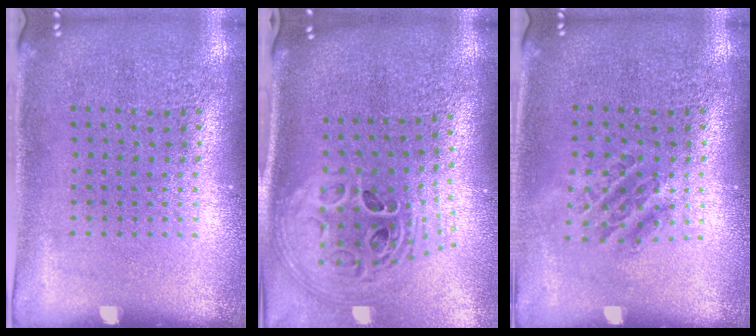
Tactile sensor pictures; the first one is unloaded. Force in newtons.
{"total": 2.9, "press": 2.1, "slide": 2.1}
{"total": 1.2, "press": 1.0, "slide": 0.5}